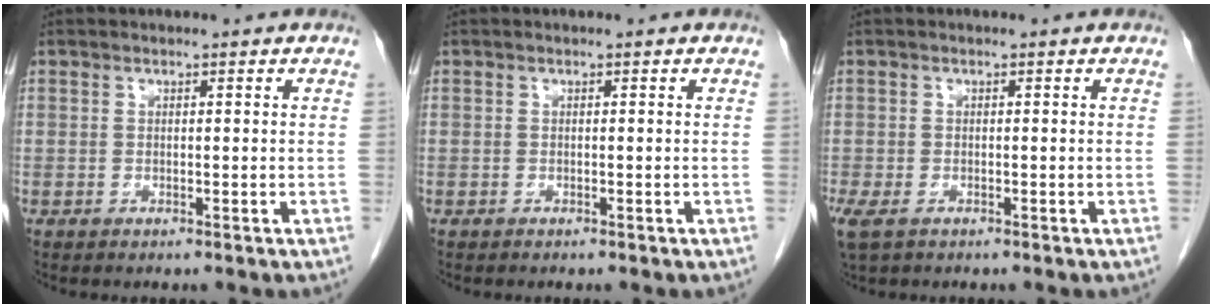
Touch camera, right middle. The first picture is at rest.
{"total": 0.0}
{"total": 4.0, "force": [-2.2, 2.2, 2.5], "torque": [-0.064, -0.013, -0.036]}